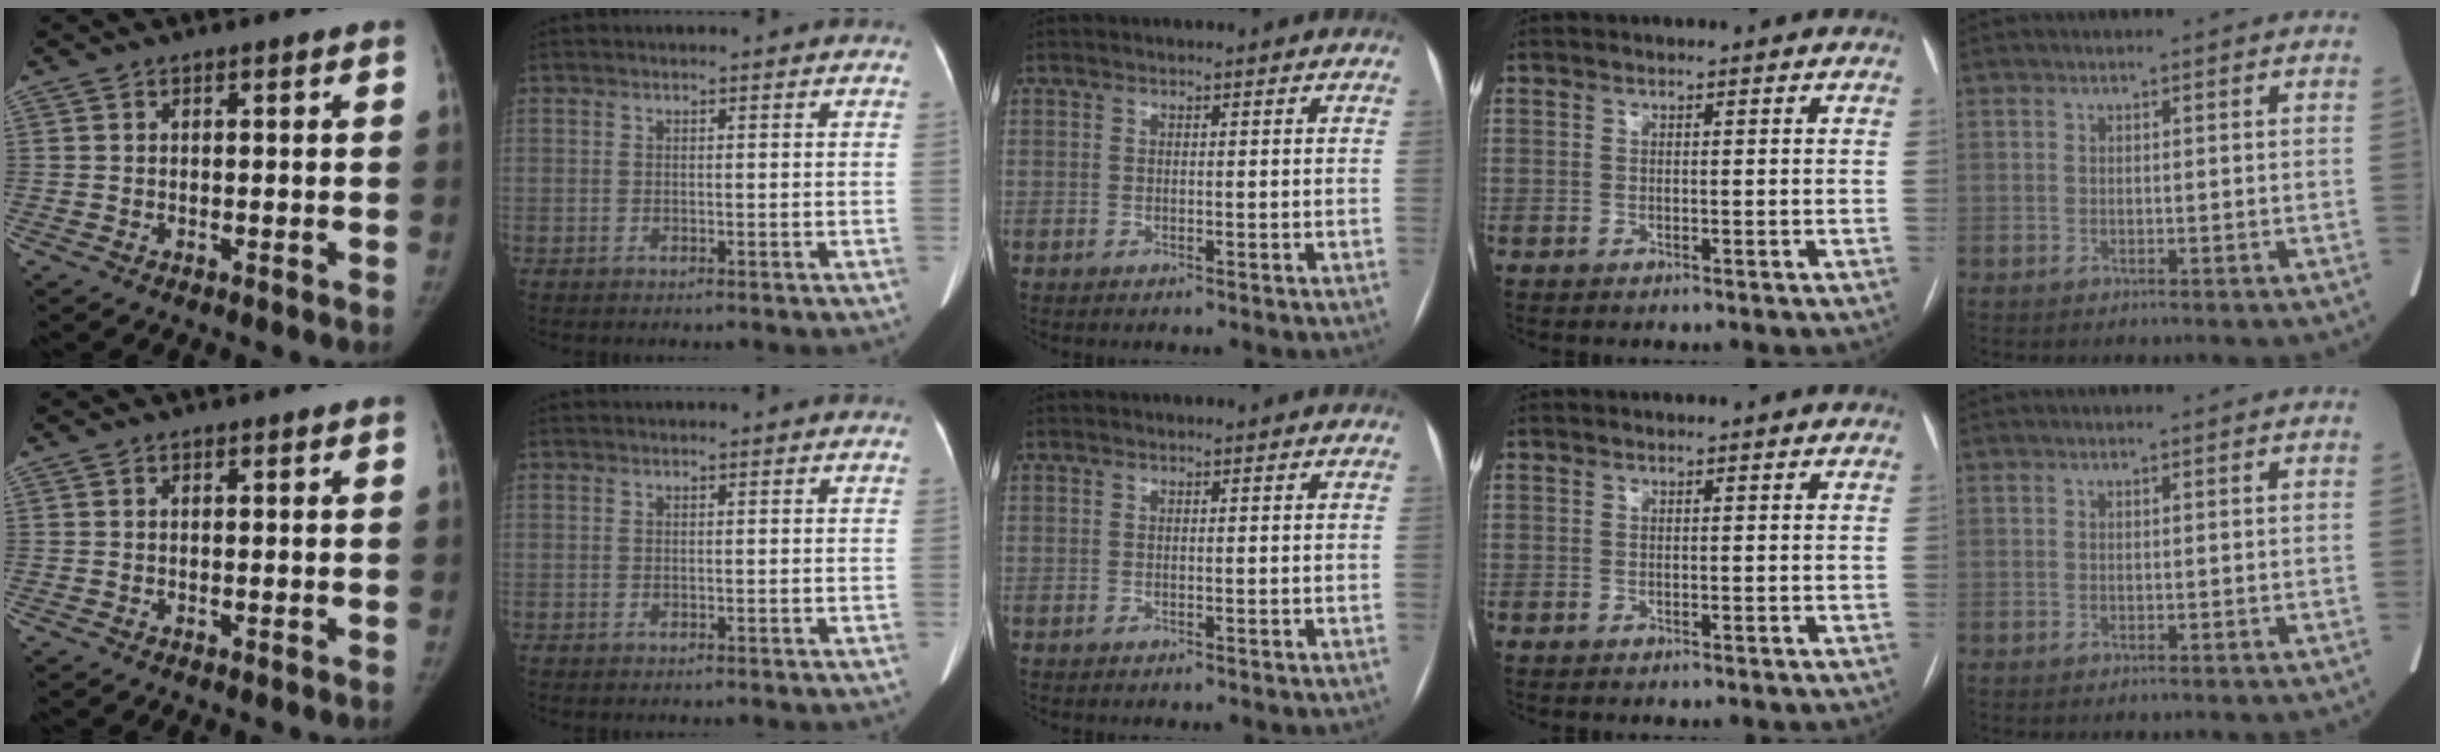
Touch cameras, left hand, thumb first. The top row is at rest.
{}